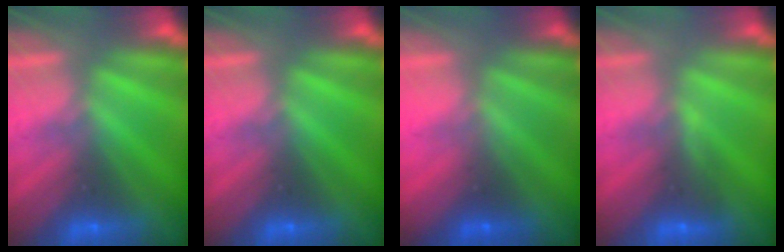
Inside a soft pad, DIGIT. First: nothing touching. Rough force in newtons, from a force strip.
{"total": 0.0}
{"total": 3.3}
{"total": 3.2}